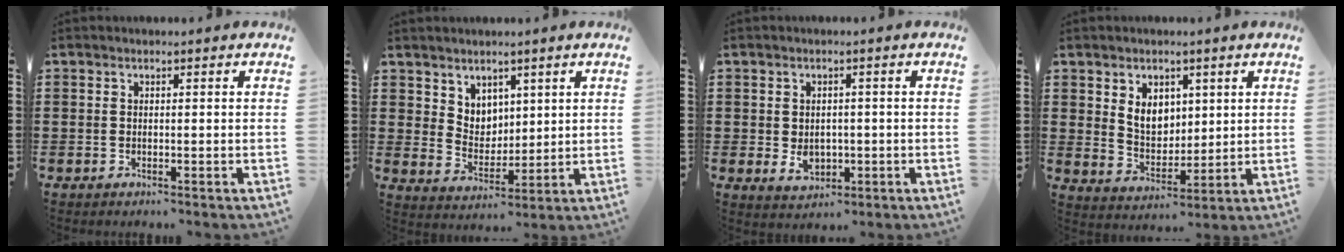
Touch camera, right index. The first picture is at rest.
{"total": 5.1, "force": [3.6, 3.5, 0.3], "torque": [-0.027, -0.004, 0.068]}
{"total": 3.3, "force": [-0.4, 2.5, 2.1], "torque": [-0.037, 0.001, -0.010]}
{"total": 5.8, "force": [2.1, 4.4, 3.1], "torque": [-0.060, 0.006, 0.036]}